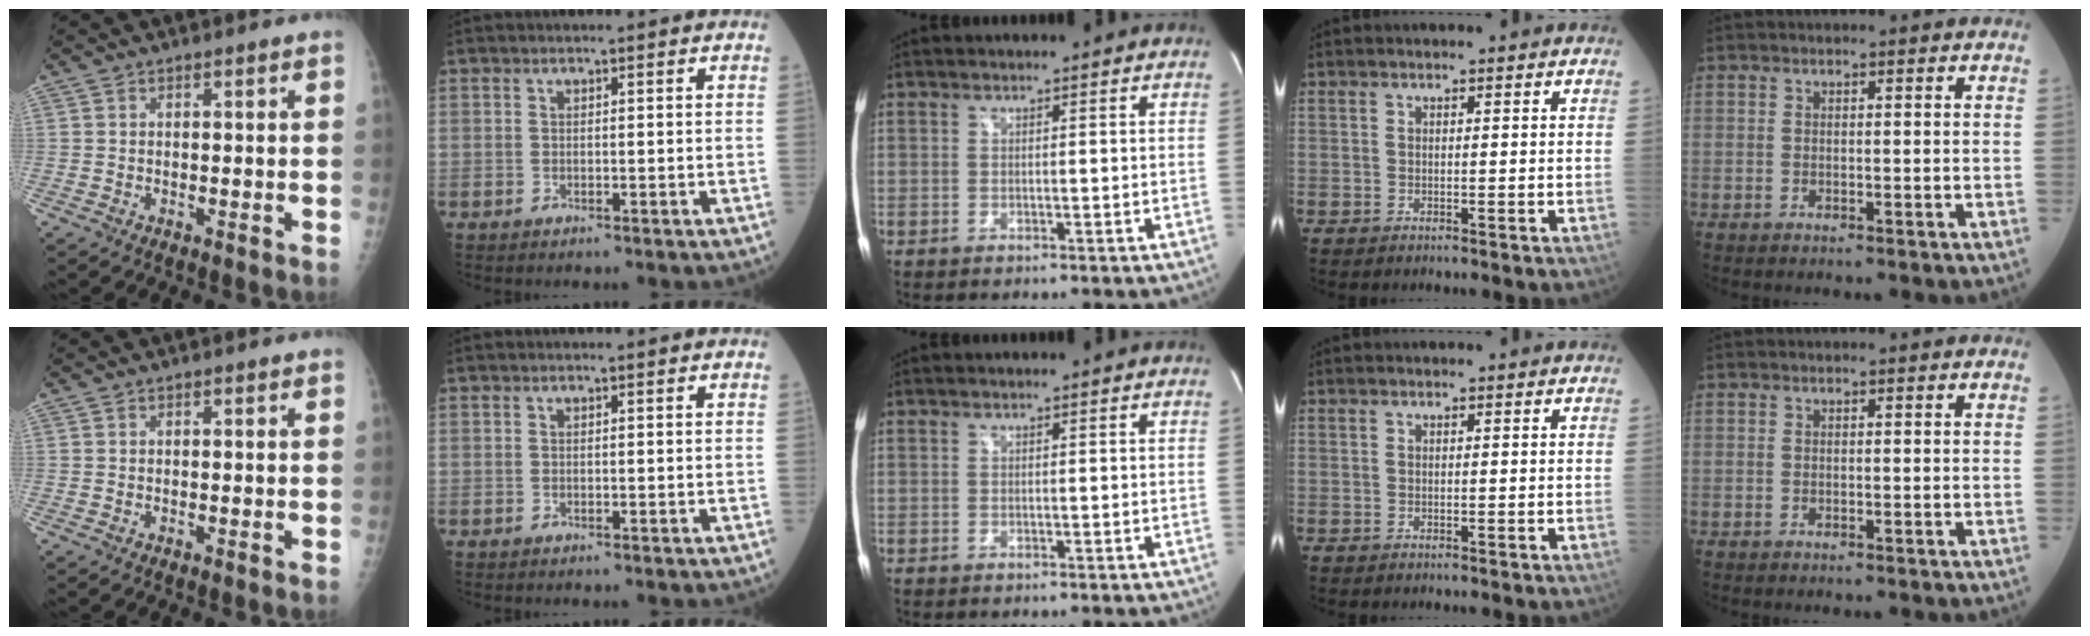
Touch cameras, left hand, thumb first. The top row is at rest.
{}